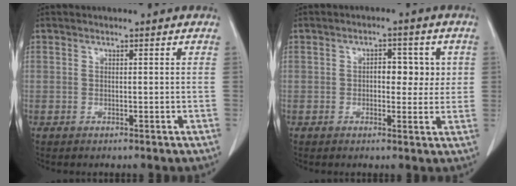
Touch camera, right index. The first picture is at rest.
{"total": 5.0, "force": [0.6, 2.7, 4.2], "torque": [-0.050, 0.012, 0.009]}